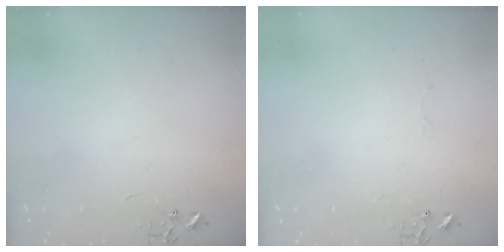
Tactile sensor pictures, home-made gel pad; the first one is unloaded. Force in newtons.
{"total": 2.5, "press": 2.5, "slide": 0.4}